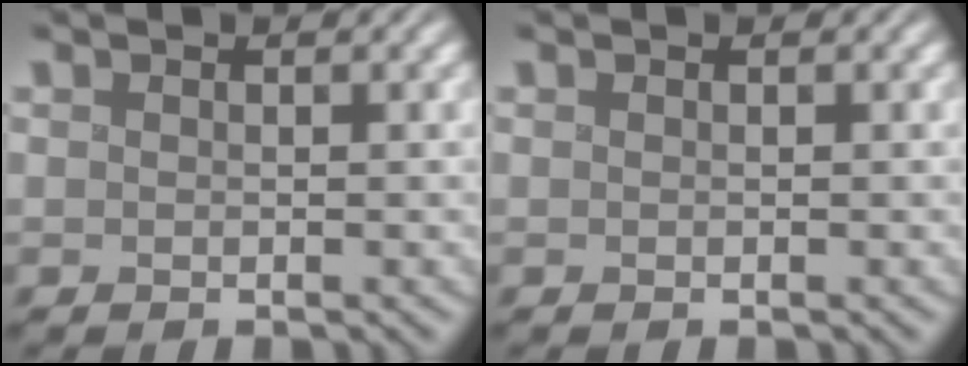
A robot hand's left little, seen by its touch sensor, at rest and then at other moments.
{"total": 0.0}